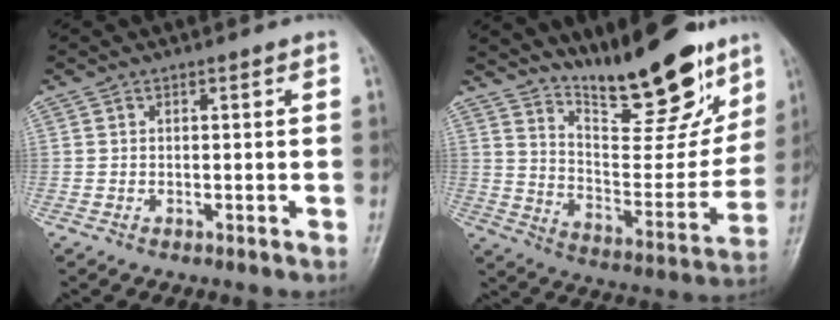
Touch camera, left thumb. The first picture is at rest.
{"total": 21.6, "force": [16.2, 6.2, 12.9], "torque": [-0.143, -0.101, 0.262]}